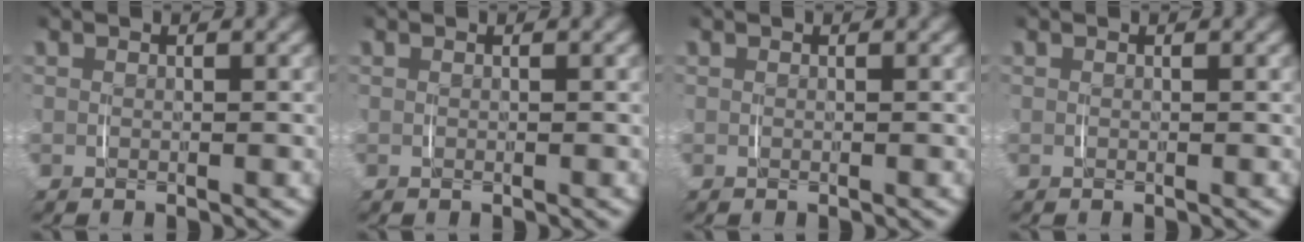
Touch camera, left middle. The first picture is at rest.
{"total": 0.0}
{"total": 0.0}
{"total": 0.0}